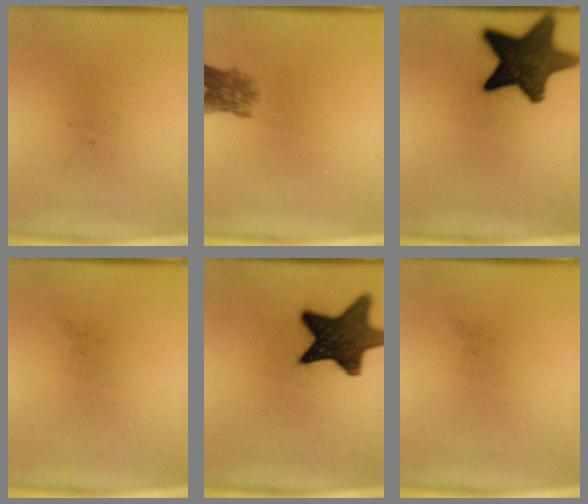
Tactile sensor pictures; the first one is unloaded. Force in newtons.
{"total": 3.8}
{"total": 15.0}
{"total": 0.0}
{"total": 14.9}
{"total": 0.0}